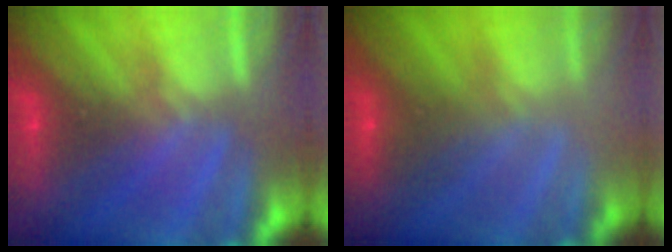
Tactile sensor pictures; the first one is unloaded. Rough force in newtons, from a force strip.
{"total": 2.0}